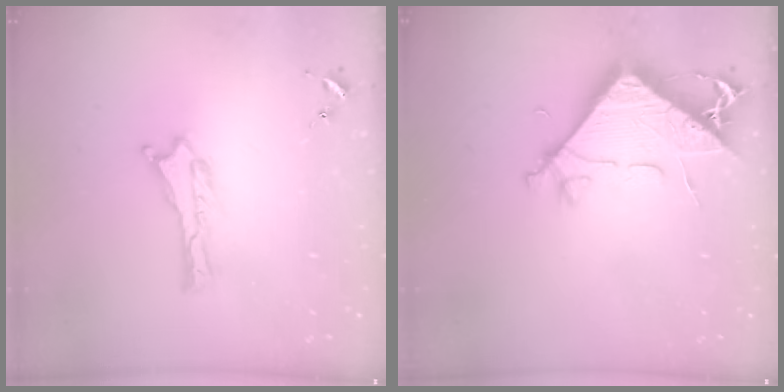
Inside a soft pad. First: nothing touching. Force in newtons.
{"total": 8.2, "press": 8.1, "slide": 1.2}